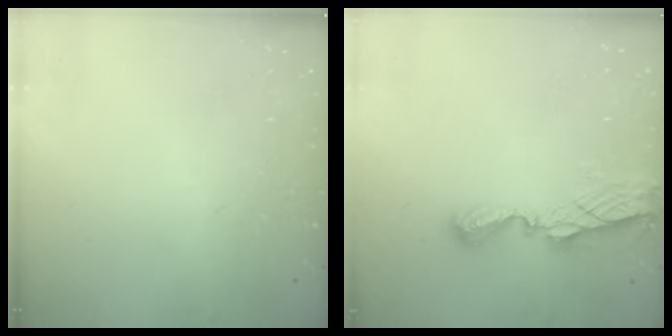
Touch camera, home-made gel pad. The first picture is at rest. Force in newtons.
{"total": 7.5, "press": 7.5, "slide": 0.5}